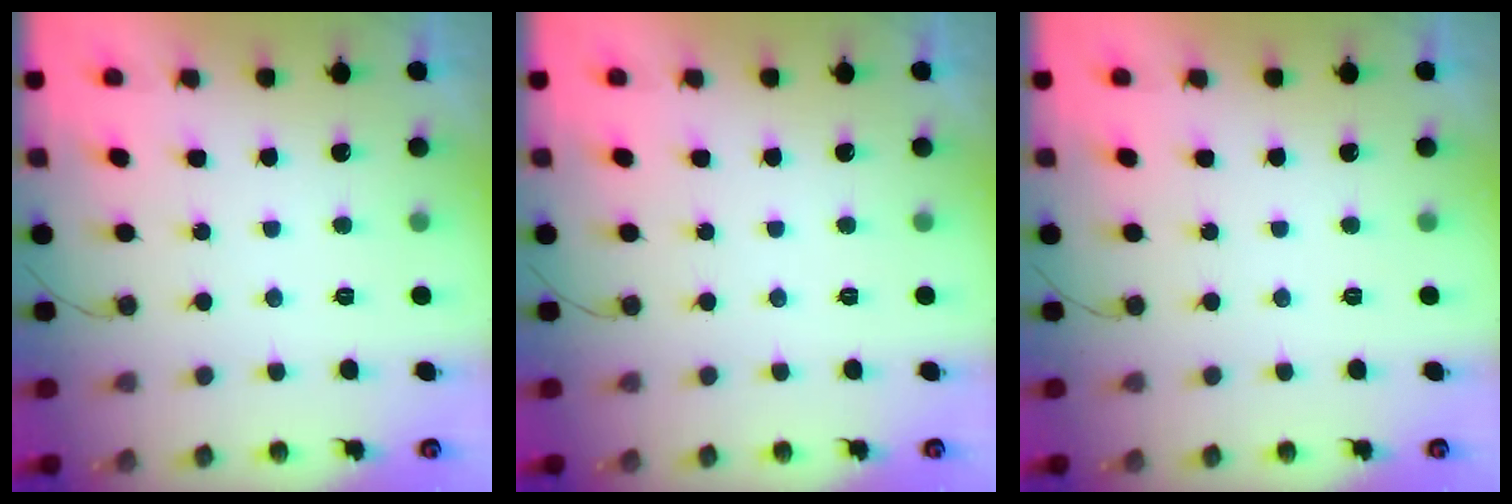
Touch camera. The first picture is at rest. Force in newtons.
{"total": 0.0}
{"total": 0.0}